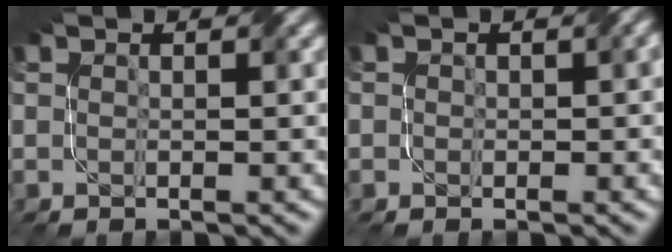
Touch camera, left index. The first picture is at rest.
{"total": 1.1, "force": [0.1, 0.9, 0.6], "torque": [-0.003, 0.000, 0.005]}